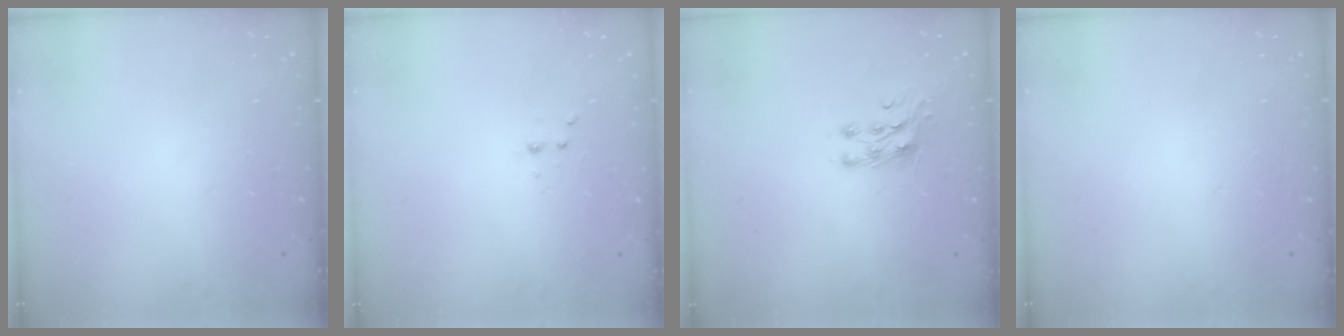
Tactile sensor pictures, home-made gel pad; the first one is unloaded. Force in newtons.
{"total": 2.9, "press": 2.7, "slide": 1.0}
{"total": 7.8, "press": 7.7, "slide": 0.8}
{"total": 0.0}